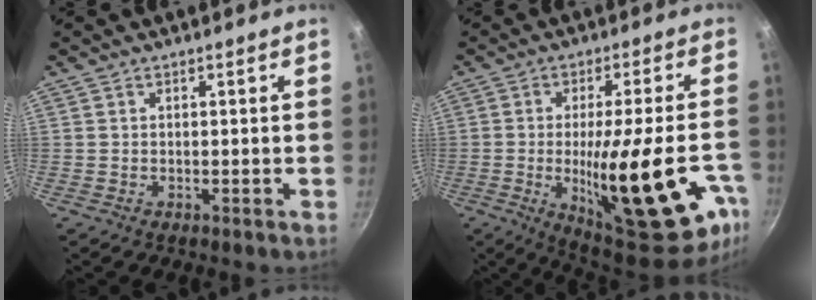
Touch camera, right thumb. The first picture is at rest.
{"total": 27.4, "force": [-8.7, 7.6, 24.8], "torque": [-0.315, -0.002, -0.111]}